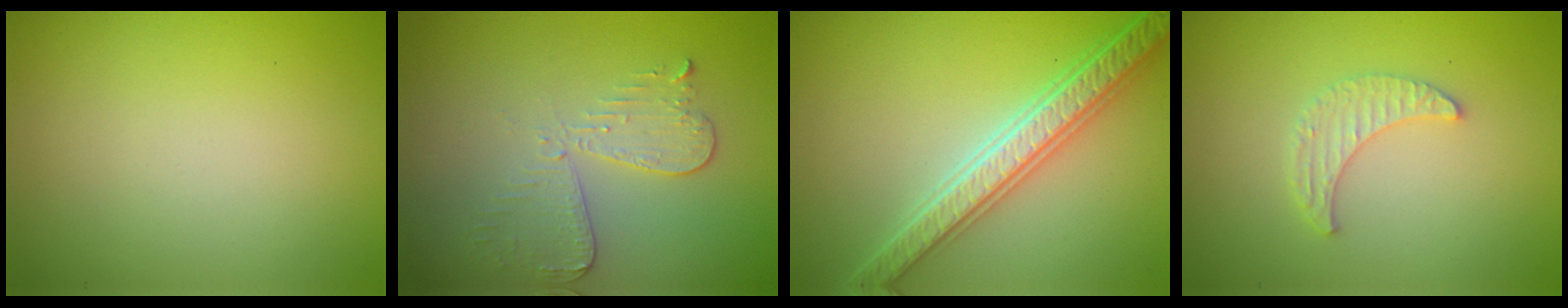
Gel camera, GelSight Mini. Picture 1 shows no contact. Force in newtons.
{"total": 2.9, "press": 2.6, "slide": 1.4}
{"total": 5.5, "press": 5.4, "slide": 1.1}
{"total": 2.0, "press": 1.9, "slide": 0.5}